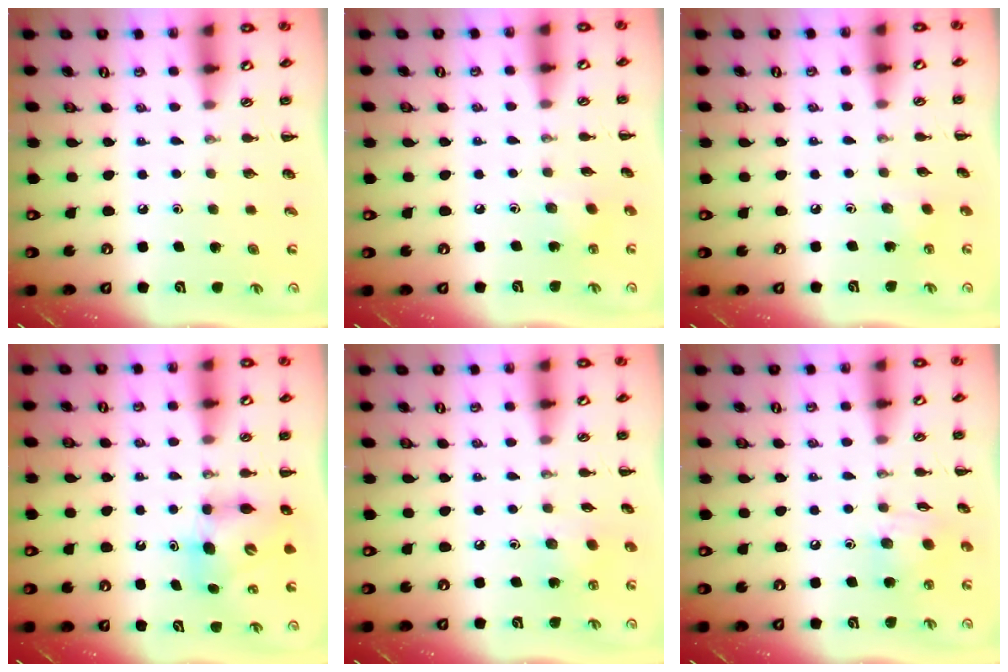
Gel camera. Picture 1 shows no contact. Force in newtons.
{"total": 2.5, "press": 2.4, "slide": 0.7}
{"total": 1.9, "press": 1.8, "slide": 0.7}
{"total": 6.6, "press": 6.4, "slide": 1.4}
{"total": 4.2, "press": 4.0, "slide": 1.2}
{"total": 7.4, "press": 7.3, "slide": 0.9}